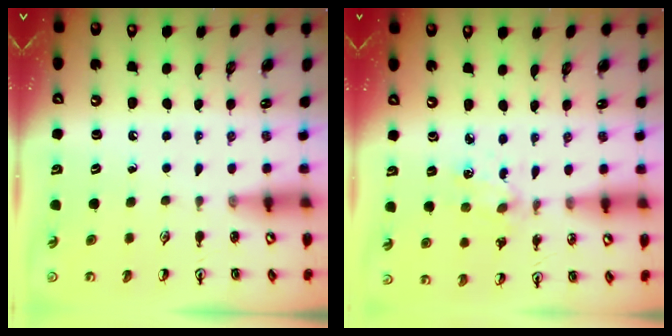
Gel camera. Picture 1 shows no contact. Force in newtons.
{"total": 2.4, "press": 2.4, "slide": 0.6}